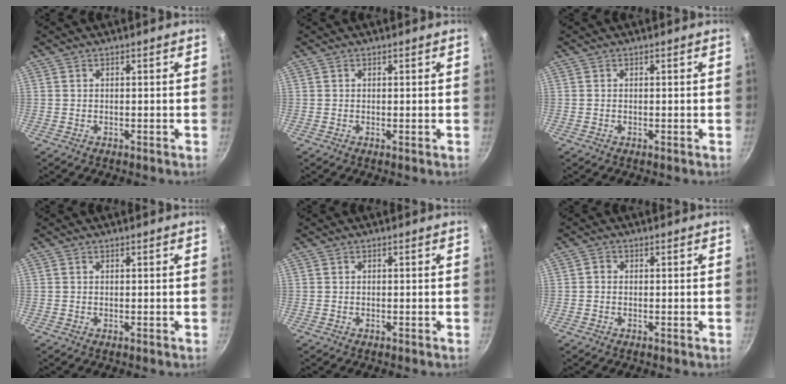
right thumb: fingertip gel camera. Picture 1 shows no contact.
{"total": 0.0}
{"total": 0.0}
{"total": 0.0}
{"total": 0.0}
{"total": 1.1, "force": [-0.5, 0.9, 0.4], "torque": [-0.005, 0.003, -0.013]}